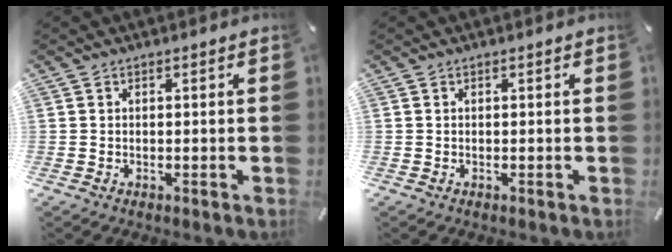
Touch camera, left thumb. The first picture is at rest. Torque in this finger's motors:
{"motor_torque": [0.00, 0.00, -0.01, 0.01, 0.00]}